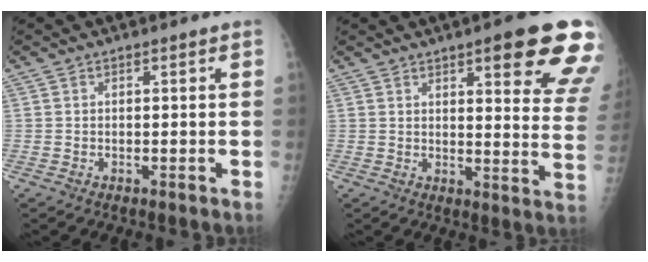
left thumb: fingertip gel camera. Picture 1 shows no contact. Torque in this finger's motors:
{"motor_torque": [2.90, 2.11, 1.35, -0.60, 0.06]}